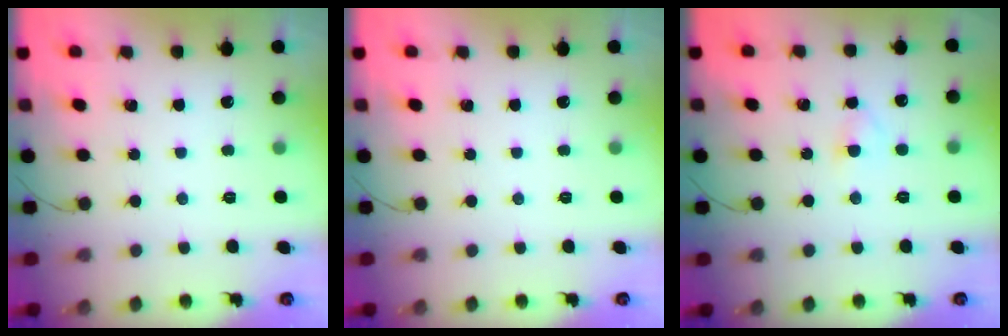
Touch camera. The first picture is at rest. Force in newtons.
{"total": 0.0}
{"total": 2.5, "press": 2.3, "slide": 1.0}